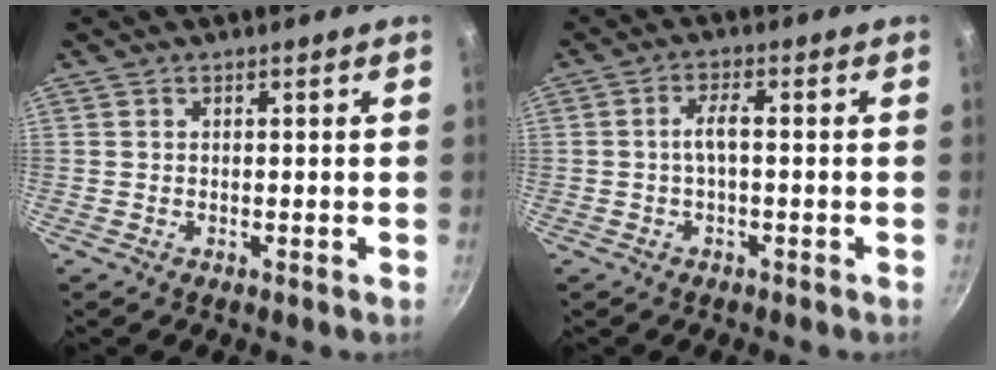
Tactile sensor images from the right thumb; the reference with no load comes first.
{"total": 3.1, "force": [-0.5, 0.9, 2.9], "torque": [-0.066, 0.016, -0.013]}